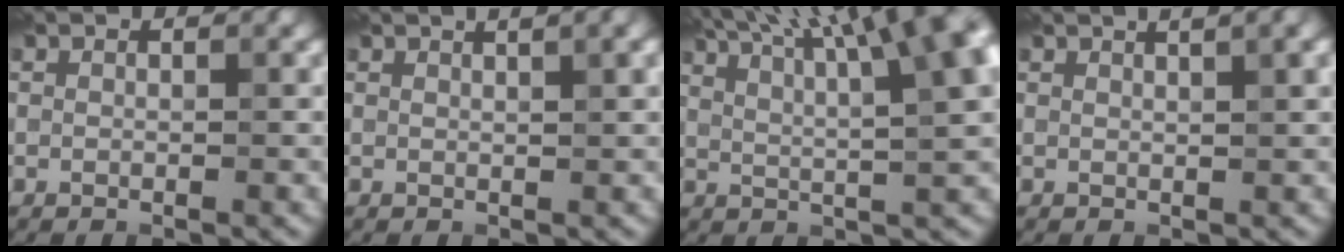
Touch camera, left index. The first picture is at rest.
{"total": 3.1, "force": [1.8, 0.8, 2.4], "torque": [-0.017, 0.006, 0.019]}
{"total": 16.5, "force": [9.0, 5.5, 12.7], "torque": [-0.163, 0.062, 0.105]}
{"total": 3.9, "force": [2.2, 1.0, 3.0], "torque": [-0.023, 0.014, 0.022]}